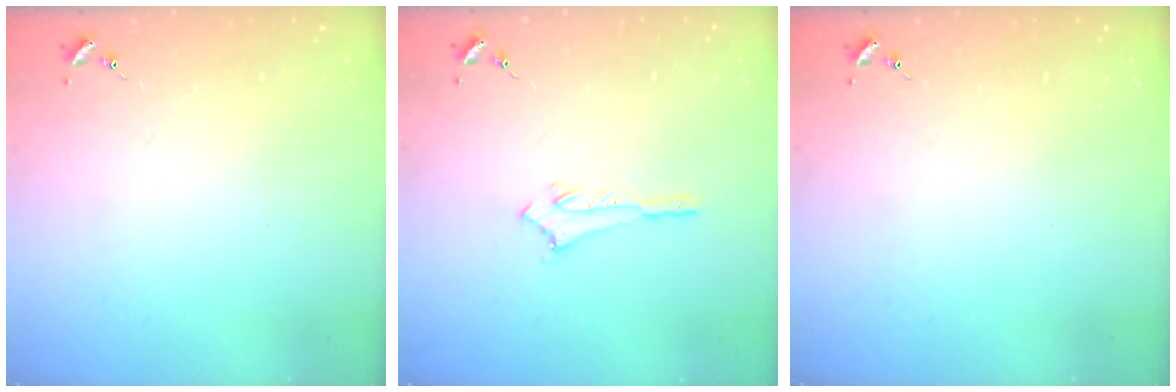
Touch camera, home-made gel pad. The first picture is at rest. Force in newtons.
{"total": 2.9, "press": 2.9, "slide": 0.2}
{"total": 0.0}